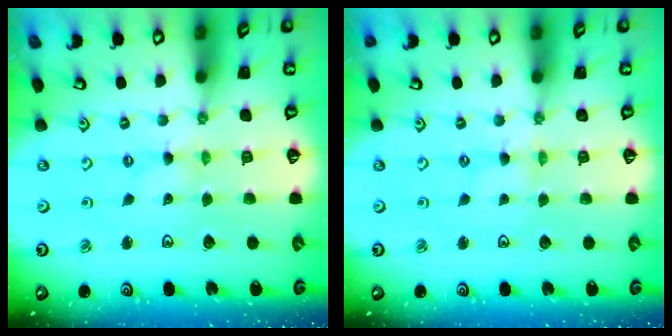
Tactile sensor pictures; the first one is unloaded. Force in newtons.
{"total": 0.0}